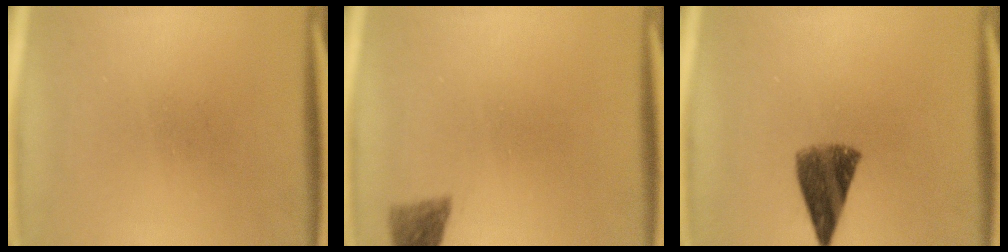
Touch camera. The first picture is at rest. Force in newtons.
{"total": 2.8}
{"total": 7.6}